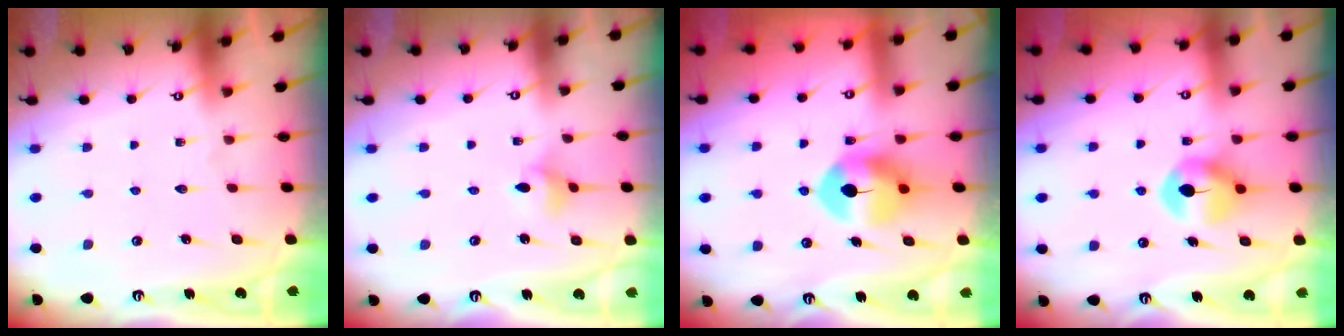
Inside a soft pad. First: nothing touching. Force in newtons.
{"total": 4.2, "press": 4.2, "slide": 0.7}
{"total": 8.7, "press": 8.6, "slide": 1.4}
{"total": 8.8, "press": 8.7, "slide": 0.5}